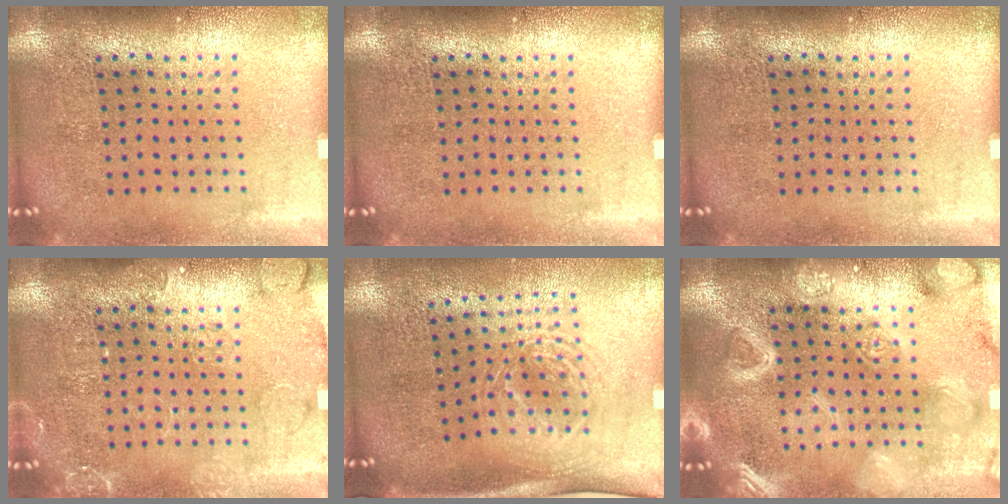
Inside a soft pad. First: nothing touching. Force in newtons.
{"total": 0.0}
{"total": 0.0}
{"total": 2.5, "press": 2.5, "slide": 0.4}
{"total": 1.7, "press": 1.3, "slide": 1.1}
{"total": 5.8, "press": 5.7, "slide": 0.8}